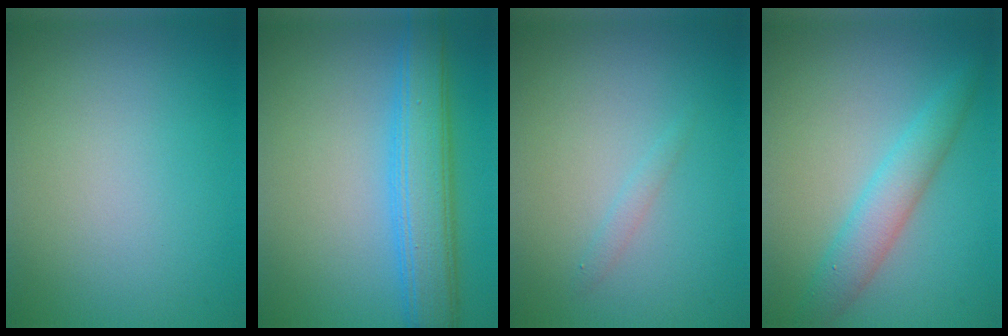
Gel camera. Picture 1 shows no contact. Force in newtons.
{"total": 5.6, "press": 5.6, "slide": 0.2}
{"total": 0.8, "press": 0.8, "slide": 0.0}
{"total": 3.4, "press": 3.4, "slide": 0.2}